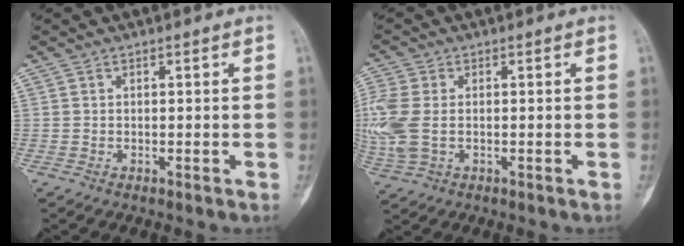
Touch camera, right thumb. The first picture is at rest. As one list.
[{"total": 9.1, "force": [-0.2, 5.9, 7.0], "torque": [-0.196, 0.003, -0.003]}]